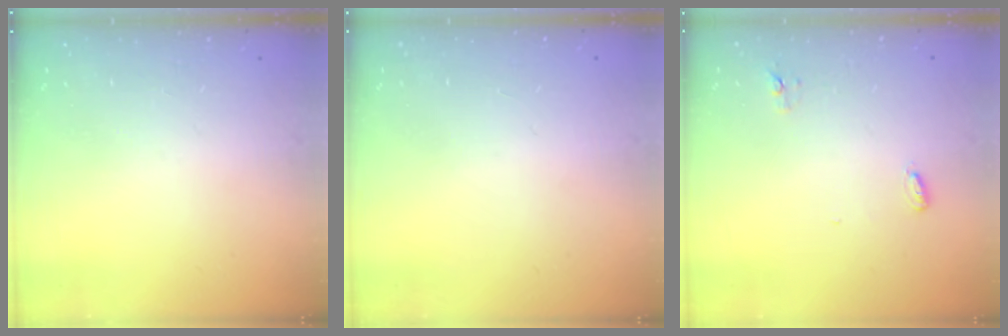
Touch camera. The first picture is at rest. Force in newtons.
{"total": 0.9, "press": 0.9, "slide": 0.0}
{"total": 3.6, "press": 3.5, "slide": 0.9}